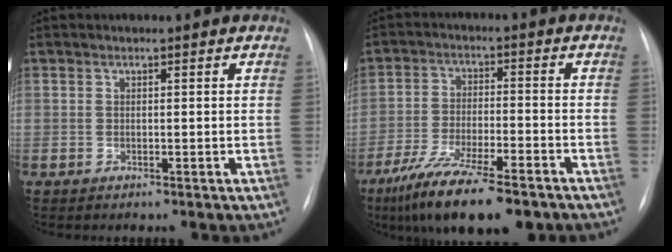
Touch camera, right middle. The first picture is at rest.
{"total": 14.7, "force": [-10.6, 3.2, 9.8], "torque": [-0.174, -0.033, -0.175]}